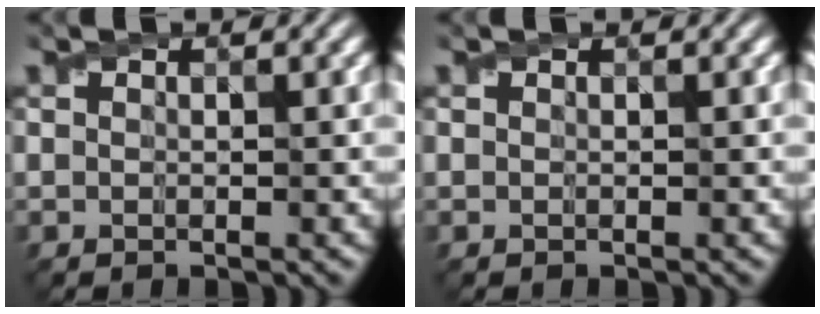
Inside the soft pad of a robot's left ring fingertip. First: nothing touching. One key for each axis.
{"total": 0.0}